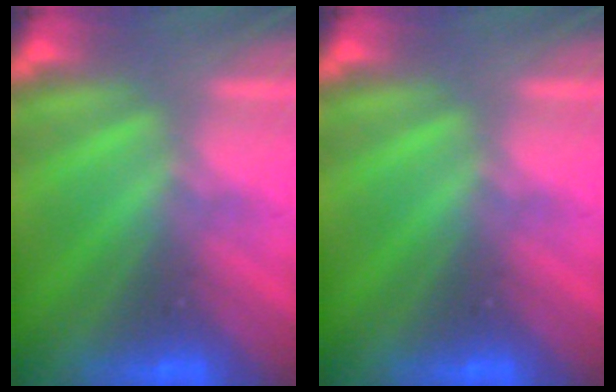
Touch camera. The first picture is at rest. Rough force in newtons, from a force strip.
{"total": 0.0}